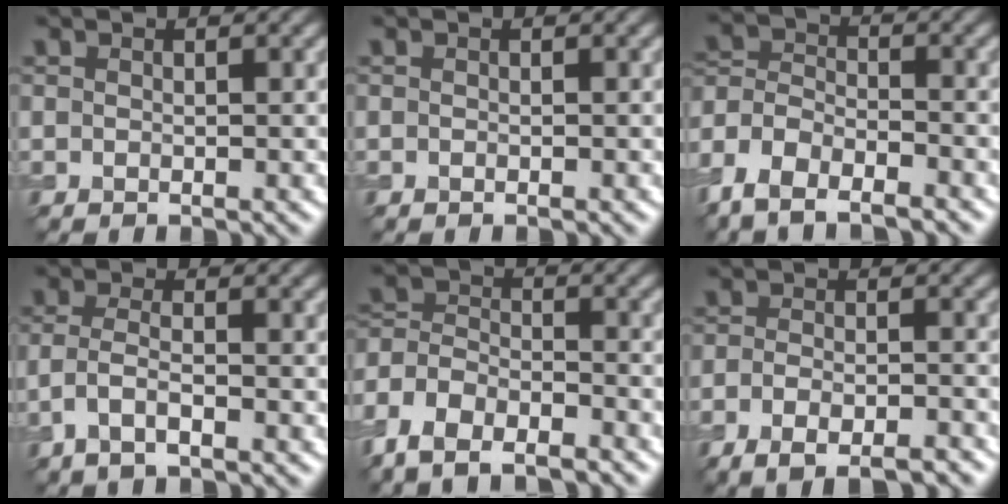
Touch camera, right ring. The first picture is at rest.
{"total": 0.0}
{"total": 7.3, "force": [-5.3, 3.4, 3.7], "torque": [-0.068, -0.005, -0.105]}
{"total": 2.6, "force": [-1.1, 0.9, 2.1], "torque": [-0.048, 0.002, -0.028]}
{"total": 8.1, "force": [-6.0, 4.0, 3.7], "torque": [-0.064, -0.003, -0.115]}
{"total": 5.4, "force": [-3.5, 1.9, 3.6], "torque": [-0.057, -0.006, -0.058]}